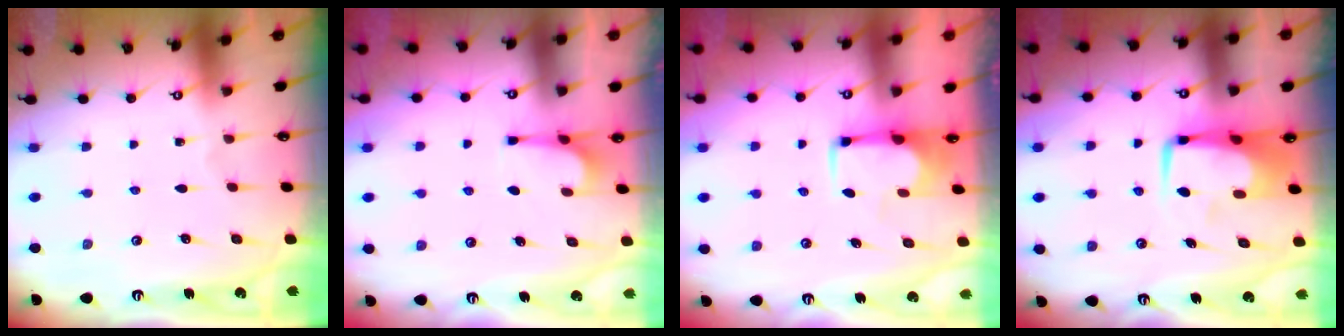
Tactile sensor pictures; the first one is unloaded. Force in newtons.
{"total": 2.2, "press": 2.2, "slide": 0.5}
{"total": 1.7, "press": 1.5, "slide": 0.8}
{"total": 8.1, "press": 8.0, "slide": 0.8}